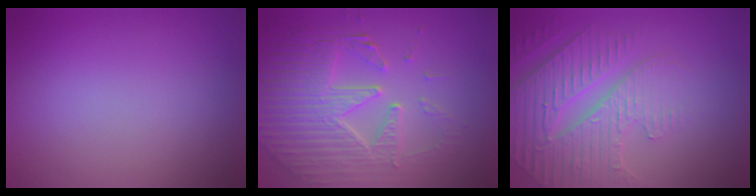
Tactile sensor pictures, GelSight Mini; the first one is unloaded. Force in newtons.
{"total": 7.2, "press": 5.2, "slide": 5.0}
{"total": 5.7, "press": 4.9, "slide": 3.0}